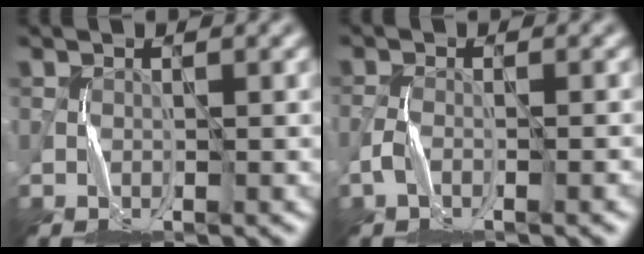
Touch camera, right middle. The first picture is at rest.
{"total": 2.1, "force": [-1.4, 0.6, 1.5], "torque": [-0.035, 0.000, -0.029]}